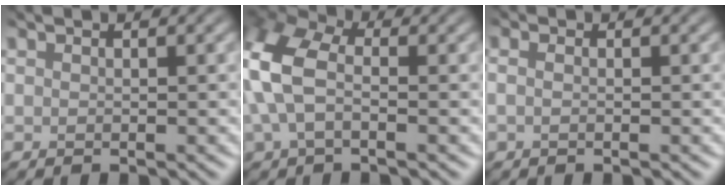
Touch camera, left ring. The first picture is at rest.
{"total": 7.7, "force": [-0.4, 5.2, 5.7], "torque": [-0.177, 0.006, -0.005]}
{"total": 0.7, "force": [-0.6, 0.1, 0.1], "torque": [-0.009, -0.004, -0.008]}